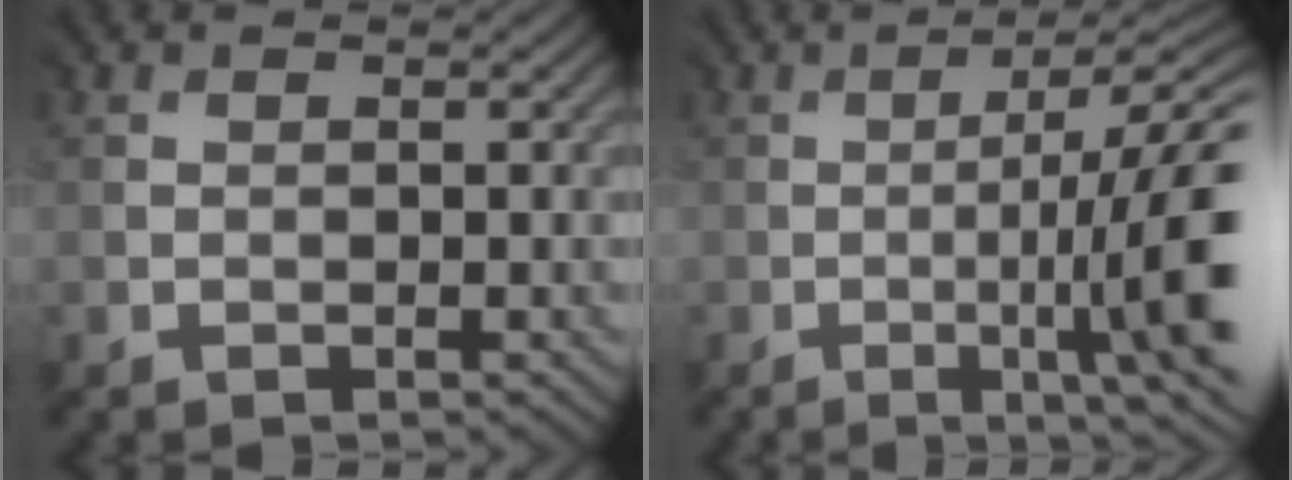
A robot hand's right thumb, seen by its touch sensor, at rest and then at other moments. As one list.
[{"total": 13.3, "force": [-2.9, 3.4, 12.6], "torque": [-0.164, -0.007, -0.026]}]